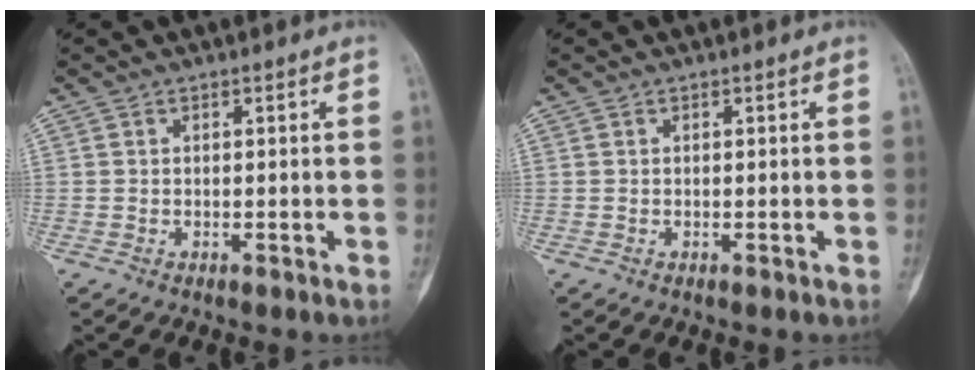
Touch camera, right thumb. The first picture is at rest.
{"total": 0.0}